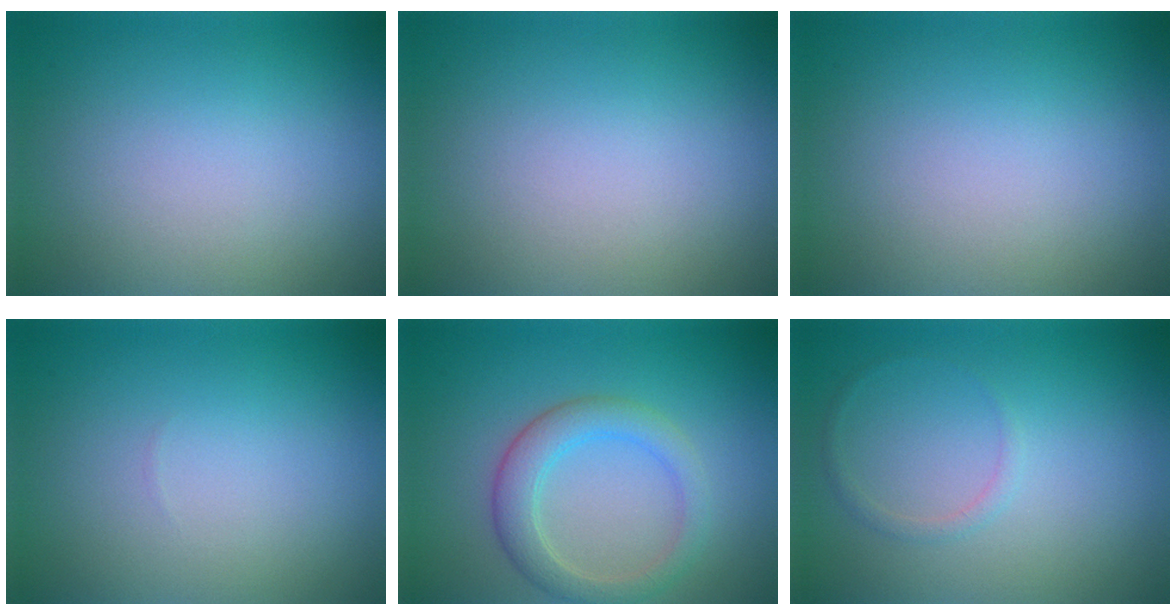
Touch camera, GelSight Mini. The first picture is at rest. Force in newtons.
{"total": 0.0}
{"total": 0.0}
{"total": 0.0}
{"total": 3.5, "press": 3.5, "slide": 0.1}
{"total": 0.8, "press": 0.8, "slide": 0.0}